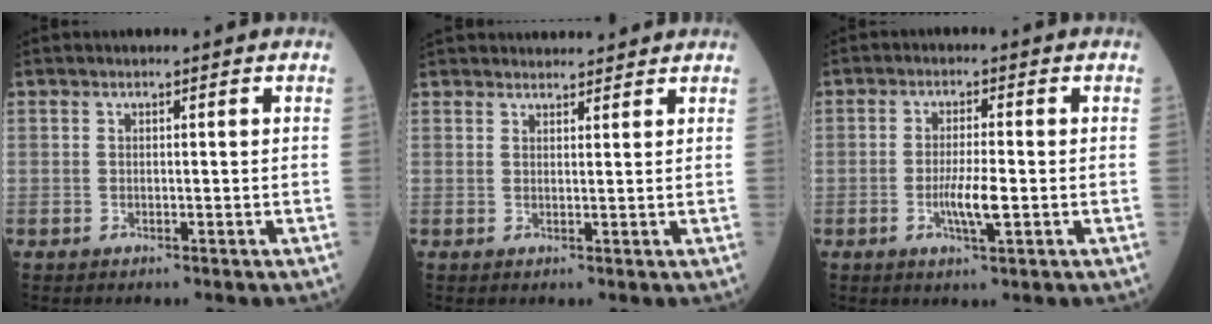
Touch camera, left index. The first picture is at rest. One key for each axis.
{"total": 9.0, "fx": 8.6, "fy": 1.8, "fz": 2.1, "tx": -0.021, "ty": 0.030, "tz": 0.113}
{"total": 4.4, "fx": -1.1, "fy": 0.4, "fz": 4.3, "tx": -0.085, "ty": -0.006, "tz": -0.020}